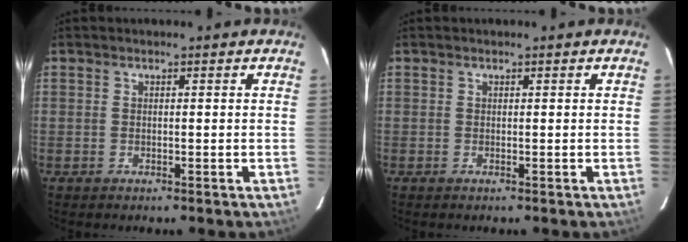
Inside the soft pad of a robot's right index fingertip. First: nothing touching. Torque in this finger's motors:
{"motor_torque": [0.09, -0.02, -0.01, 0.01]}